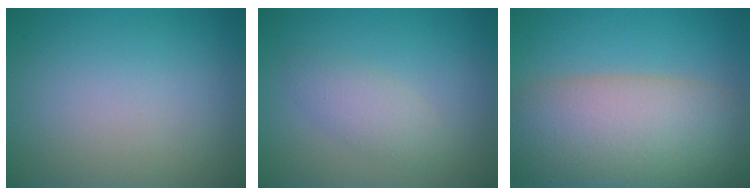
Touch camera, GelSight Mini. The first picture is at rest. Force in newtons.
{"total": 2.3, "press": 2.3, "slide": 0.1}
{"total": 11.8, "press": 11.7, "slide": 0.7}